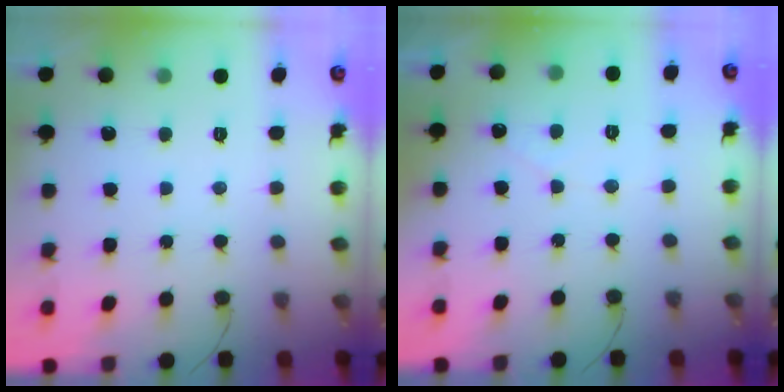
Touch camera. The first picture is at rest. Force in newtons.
{"total": 1.7, "press": 1.7, "slide": 0.0}